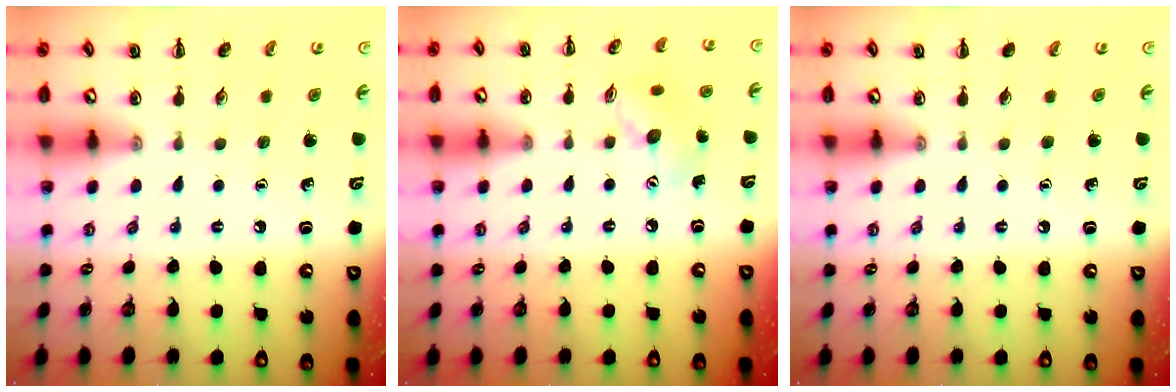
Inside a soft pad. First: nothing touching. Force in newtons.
{"total": 8.0, "press": 8.0, "slide": 0.4}
{"total": 0.0}